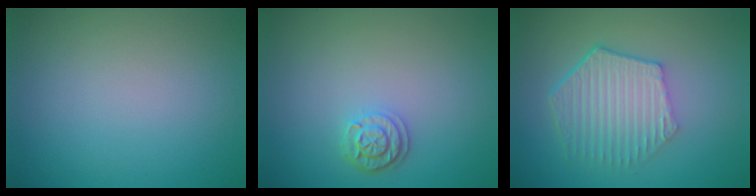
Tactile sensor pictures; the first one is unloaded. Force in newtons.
{"total": 2.2, "press": 1.9, "slide": 1.1}
{"total": 5.8, "press": 4.3, "slide": 3.9}